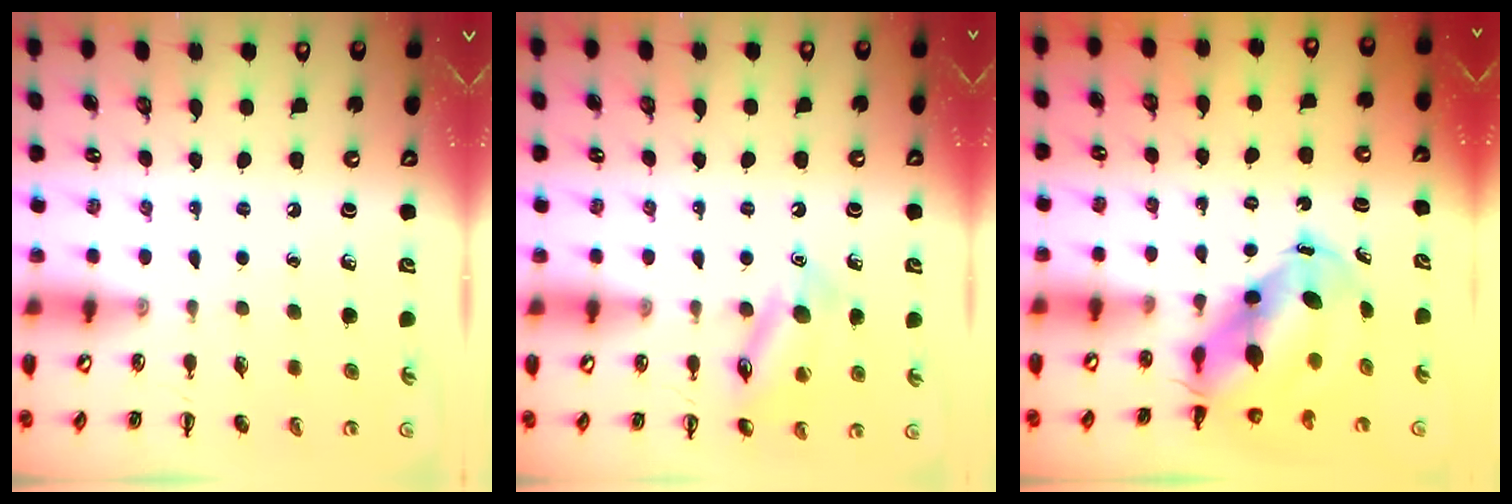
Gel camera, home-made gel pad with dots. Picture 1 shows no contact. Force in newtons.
{"total": 13.7, "press": 13.7, "slide": 1.0}
{"total": 8.5, "press": 8.3, "slide": 2.0}